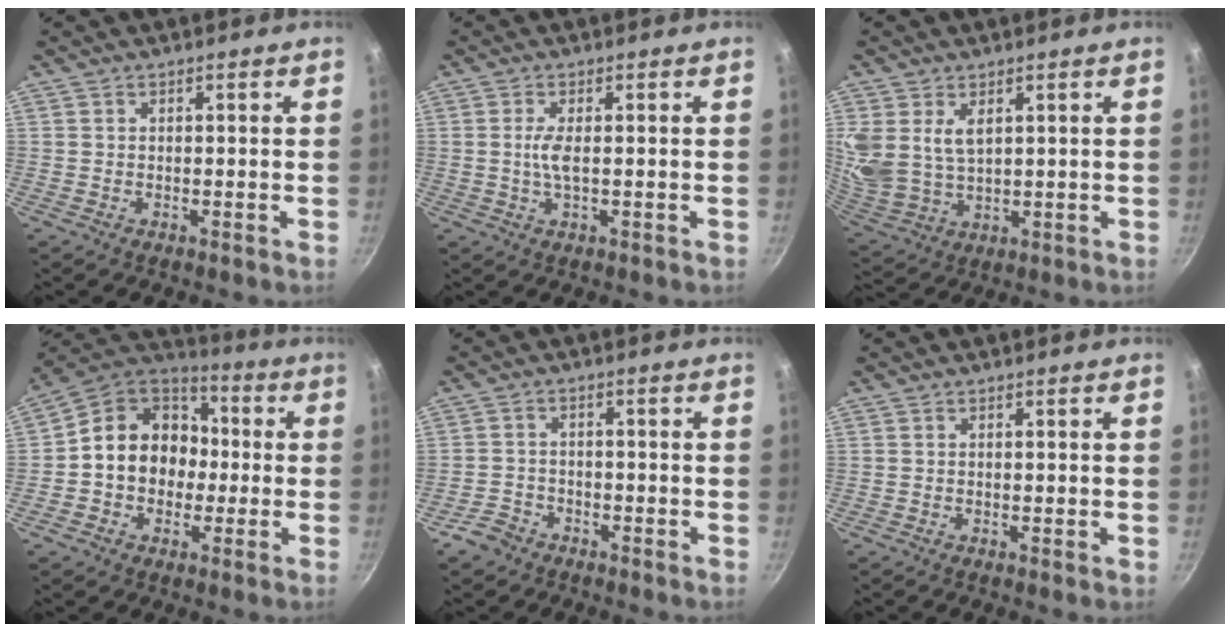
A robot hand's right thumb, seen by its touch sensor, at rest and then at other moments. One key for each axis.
{"total": 3.1, "fx": 0.0, "fy": 0.8, "fz": 3.0, "tx": -0.068, "ty": 0.001, "tz": 0.000}
{"total": 10.5, "fx": 4.1, "fy": 6.8, "fz": 6.9, "tx": -0.141, "ty": -0.025, "tz": 0.092}
{"total": 15.1, "fx": -0.5, "fy": 12.7, "fz": 8.2, "tx": -0.090, "ty": 0.042, "tz": -0.027}
{"total": 3.8, "fx": -2.7, "fy": 2.5, "fz": 0.9, "tx": -0.017, "ty": 0.031, "tz": -0.048}
{"total": 0.5, "fx": 0.0, "fy": 0.1, "fz": 0.5, "tx": -0.006, "ty": -0.002, "tz": 0.000}